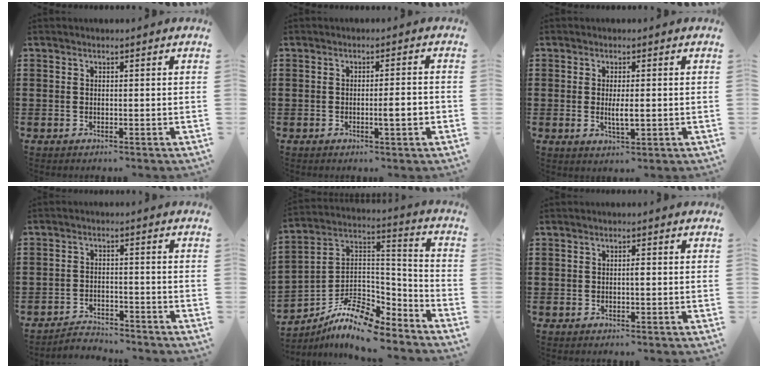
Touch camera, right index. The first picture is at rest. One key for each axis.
{"total": 3.3, "fx": -0.8, "fy": 0.3, "fz": 3.1, "tx": -0.044, "ty": -0.006, "tz": -0.017}
{"total": 3.1, "fx": -0.2, "fy": 0.9, "fz": 3.0, "tx": -0.060, "ty": -0.004, "tz": -0.006}
{"total": 3.1, "fx": -3.0, "fy": 0.5, "fz": 0.0, "tx": -0.009, "ty": 0.001, "tz": -0.065}
{"total": 9.9, "fx": -7.9, "fy": 3.3, "fz": 5.0, "tx": -0.107, "ty": 0.009, "tz": -0.158}
{"total": 0.8, "fx": -0.1, "fy": 0.2, "fz": 0.8, "tx": -0.016, "ty": -0.004, "tz": -0.002}